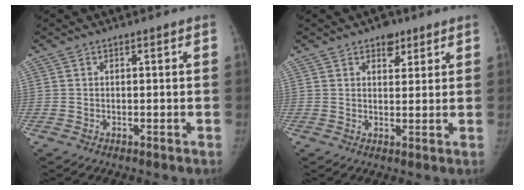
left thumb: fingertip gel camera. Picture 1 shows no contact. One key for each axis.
{"total": 3.9, "fx": 2.4, "fy": 2.5, "fz": 1.8, "tx": 0.000, "ty": -0.011, "tz": 0.033}